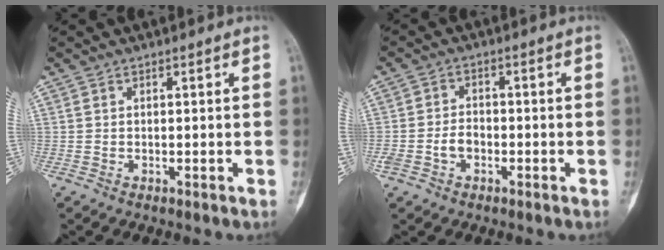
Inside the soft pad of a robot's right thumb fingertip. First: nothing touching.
{"total": 3.4, "force": [-1.2, 2.5, 2.0], "torque": [-0.033, 0.015, -0.022]}